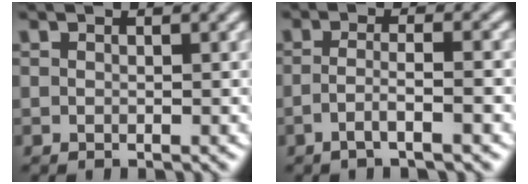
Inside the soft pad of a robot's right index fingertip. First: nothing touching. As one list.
[{"total": 2.6, "force": [-1.7, -0.8, 1.8], "torque": [-0.035, -0.011, -0.024]}]